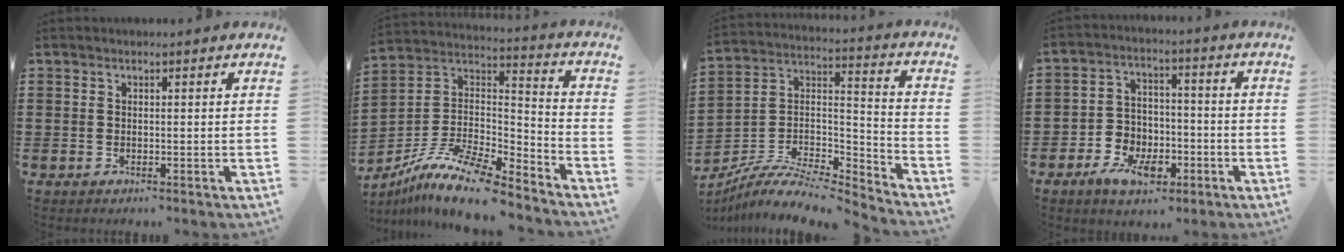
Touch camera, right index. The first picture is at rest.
{"total": 12.0, "force": [-9.5, 2.3, 7.0], "torque": [-0.142, 0.015, -0.188]}
{"total": 7.7, "force": [-6.4, 2.5, 3.5], "torque": [-0.077, 0.001, -0.131]}
{"total": 6.7, "force": [-3.4, 4.8, 3.4], "torque": [-0.080, 0.016, -0.063]}